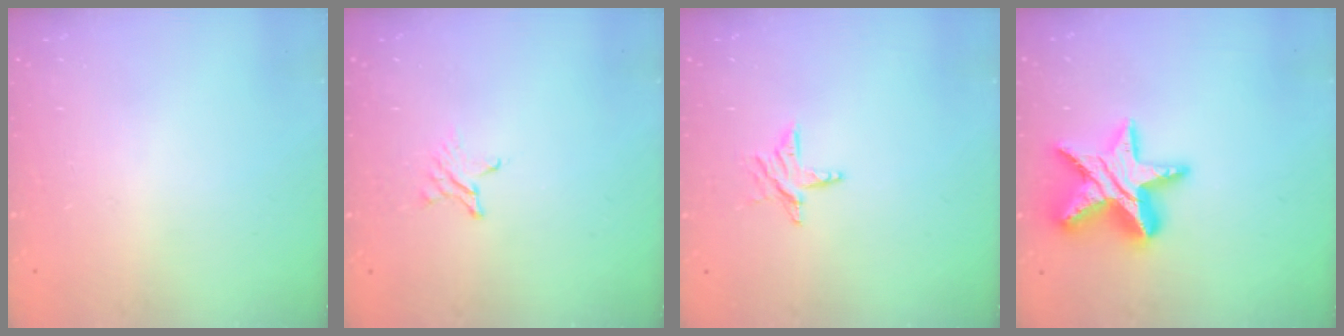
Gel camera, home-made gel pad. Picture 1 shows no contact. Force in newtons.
{"total": 2.3, "press": 2.3, "slide": 0.2}
{"total": 5.5, "press": 5.5, "slide": 0.5}
{"total": 16.8, "press": 16.8, "slide": 1.1}